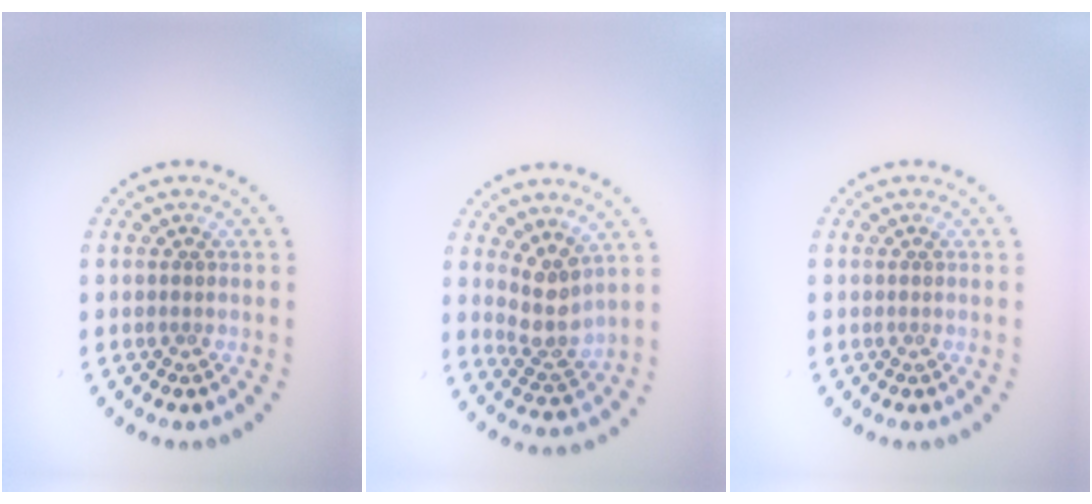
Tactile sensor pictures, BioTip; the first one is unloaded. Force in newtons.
{"total": 3.0, "press": 2.3, "slide": 1.9}
{"total": 0.0}